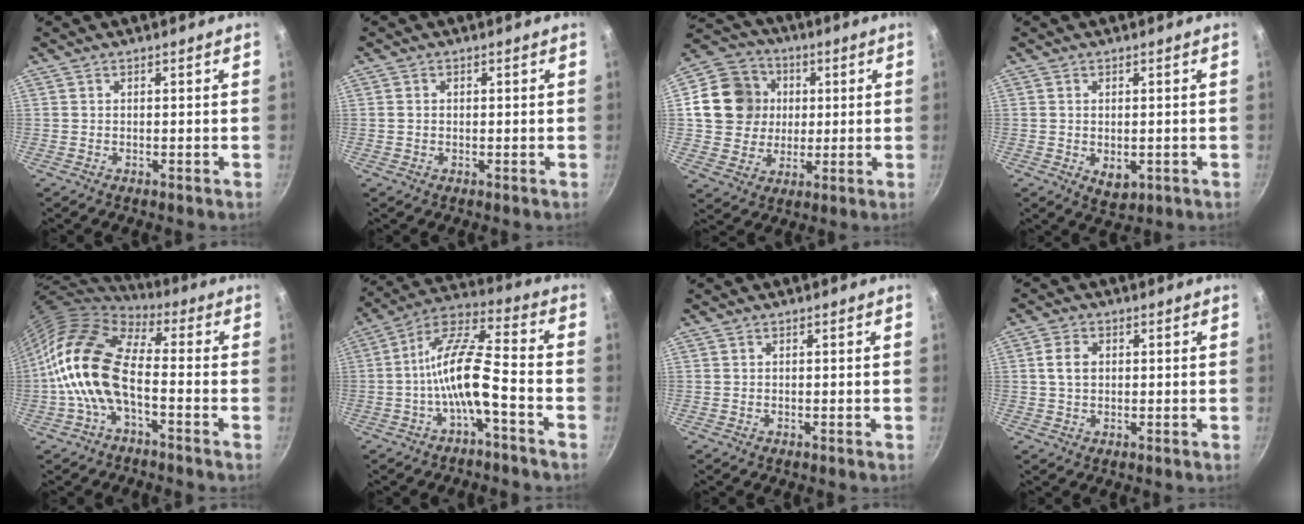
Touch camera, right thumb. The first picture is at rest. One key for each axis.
{"total": 1.1, "fx": 0.0, "fy": 1.0, "fz": 0.5, "tx": -0.007, "ty": 0.006, "tz": 0.000}
{"total": 14.0, "fx": 2.2, "fy": 12.6, "fz": 5.8, "tx": -0.080, "ty": 0.013, "tz": 0.035}
{"total": 3.8, "fx": -0.6, "fy": 2.5, "fz": 2.8, "tx": -0.043, "ty": -0.012, "tz": -0.004}
{"total": 13.9, "fx": -3.0, "fy": 6.9, "fz": 11.7, "tx": -0.213, "ty": 0.030, "tz": -0.069}
{"total": 12.2, "fx": -4.3, "fy": 3.4, "fz": 11.0, "tx": -0.215, "ty": 0.046, "tz": -0.084}
{"total": 0.0}
{"total": 3.8, "fx": 0.5, "fy": 2.8, "fz": 2.5, "tx": -0.040, "ty": 0.007, "tz": 0.007}